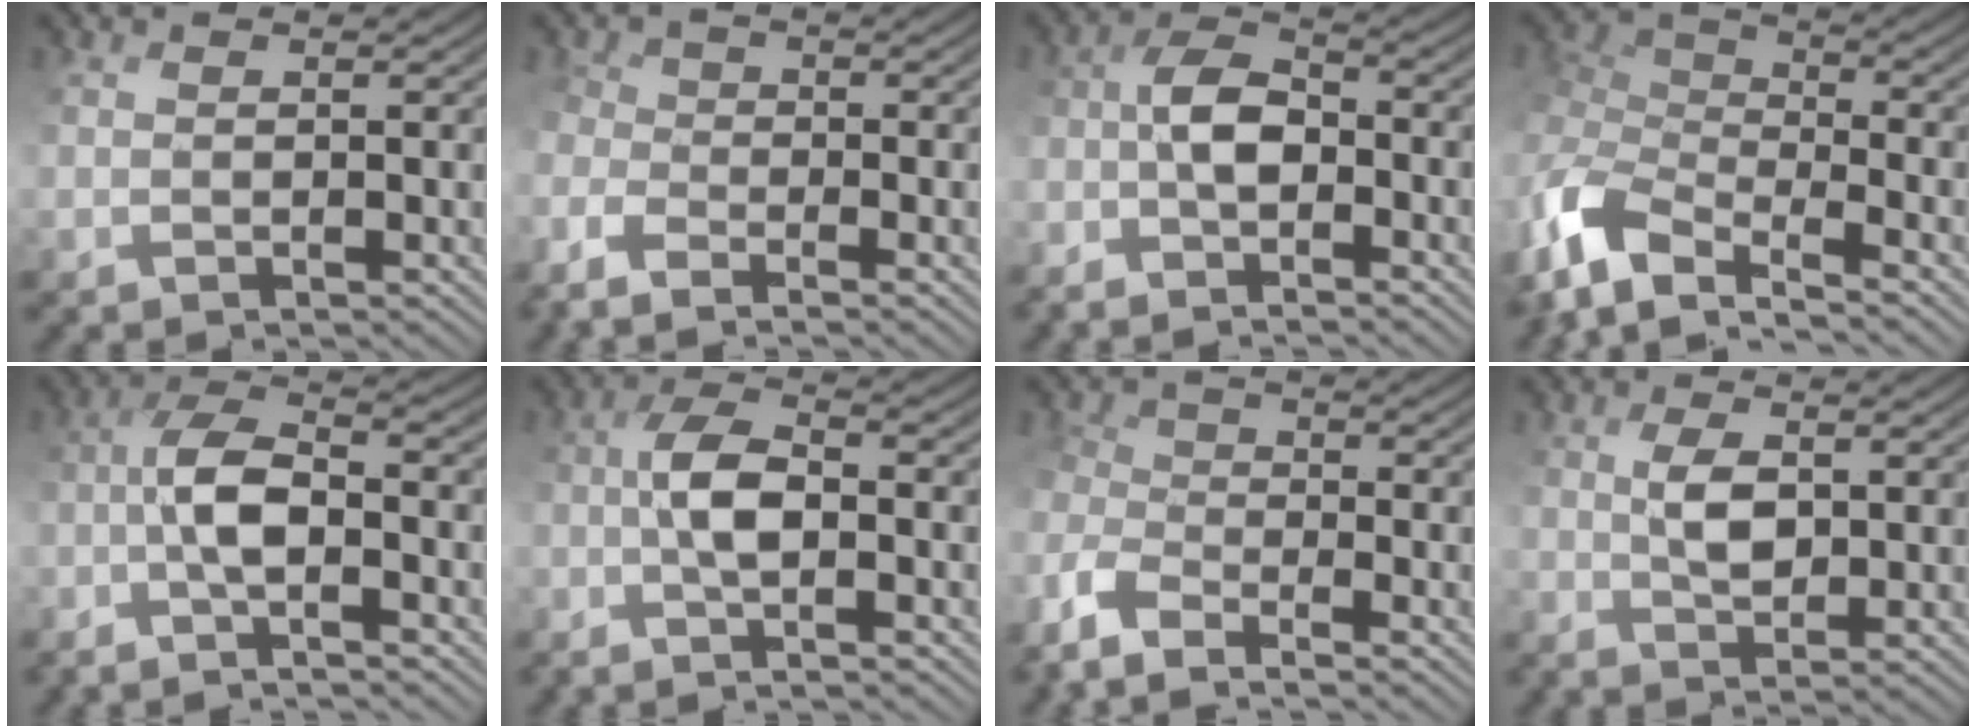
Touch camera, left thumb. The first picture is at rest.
{"total": 5.1, "force": [-3.7, 2.3, 2.6], "torque": [-0.069, -0.013, -0.087]}
{"total": 5.5, "force": [-2.9, 2.7, 3.9], "torque": [-0.078, 0.007, -0.072]}
{"total": 8.8, "force": [-5.5, 3.9, 5.7], "torque": [-0.131, -0.009, -0.122]}
{"total": 6.1, "force": [-2.6, 2.0, 5.2], "torque": [-0.103, 0.009, -0.064]}
{"total": 5.6, "force": [-1.7, 2.0, 5.0], "torque": [-0.101, 0.009, -0.044]}
{"total": 7.1, "force": [-5.5, 2.6, 3.6], "torque": [-0.100, -0.017, -0.123]}
{"total": 3.7, "force": [0.2, 2.1, 3.1], "torque": [-0.069, 0.000, 0.004]}